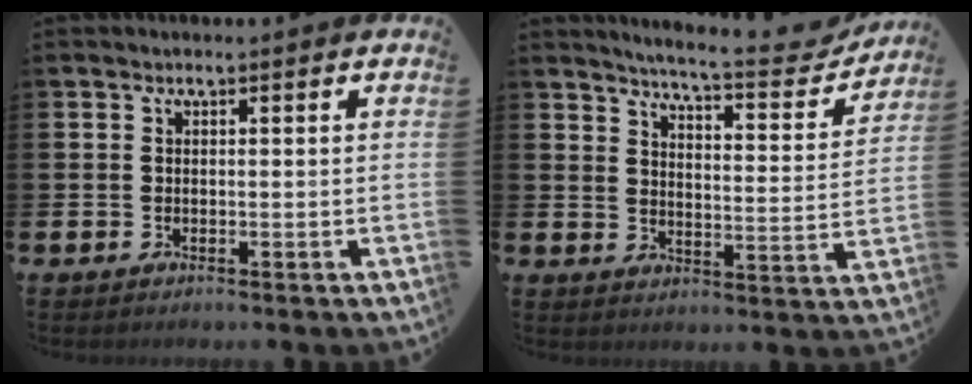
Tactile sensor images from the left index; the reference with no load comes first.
{"total": 6.9, "force": [6.6, 0.6, 2.1], "torque": [-0.055, -0.048, 0.108]}